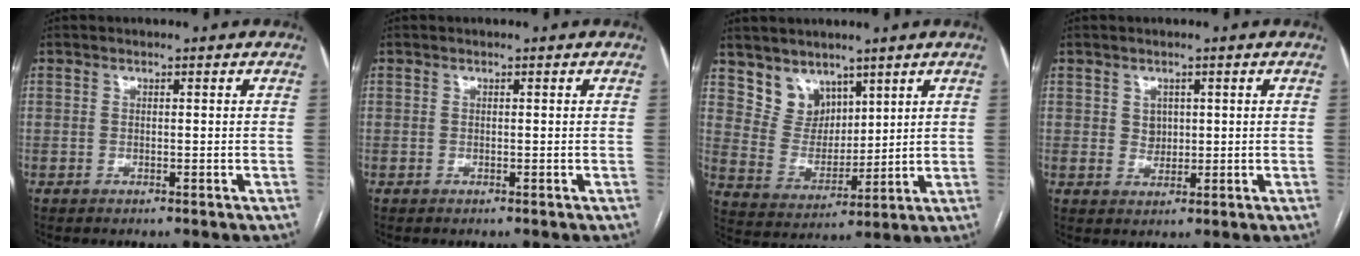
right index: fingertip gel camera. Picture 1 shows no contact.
{"total": 0.0}
{"total": 7.2, "force": [5.1, 4.9, 1.3], "torque": [-0.032, 0.011, 0.110]}
{"total": 2.4, "force": [0.7, 2.1, 1.0], "torque": [-0.016, 0.000, 0.015]}